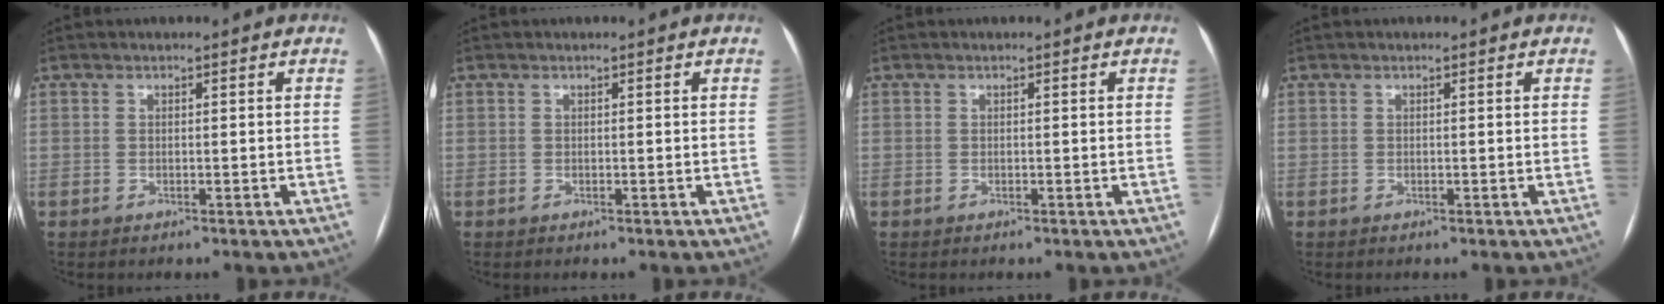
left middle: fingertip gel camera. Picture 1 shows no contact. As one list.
[{"total": 0.0}, {"total": 0.0}, {"total": 0.0}]